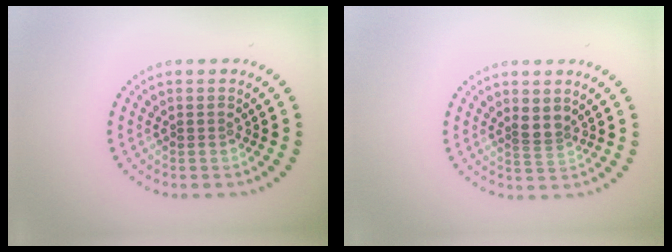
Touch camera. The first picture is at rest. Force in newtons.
{"total": 1.8, "press": 1.2, "slide": 1.3}